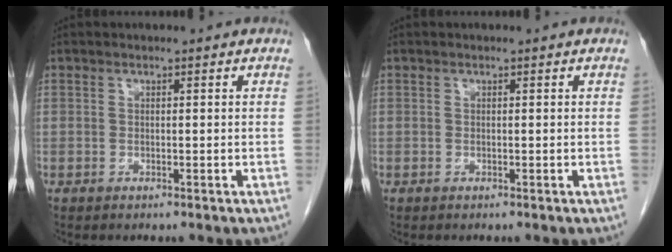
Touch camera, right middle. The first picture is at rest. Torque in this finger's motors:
{"motor_torque": [-0.01, -0.01, 0.00, 0.00]}